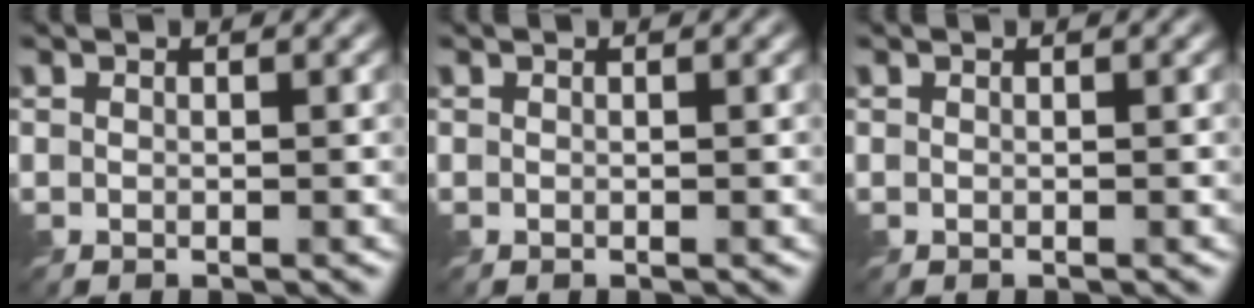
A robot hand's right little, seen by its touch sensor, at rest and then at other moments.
{"total": 0.0}
{"total": 0.0}